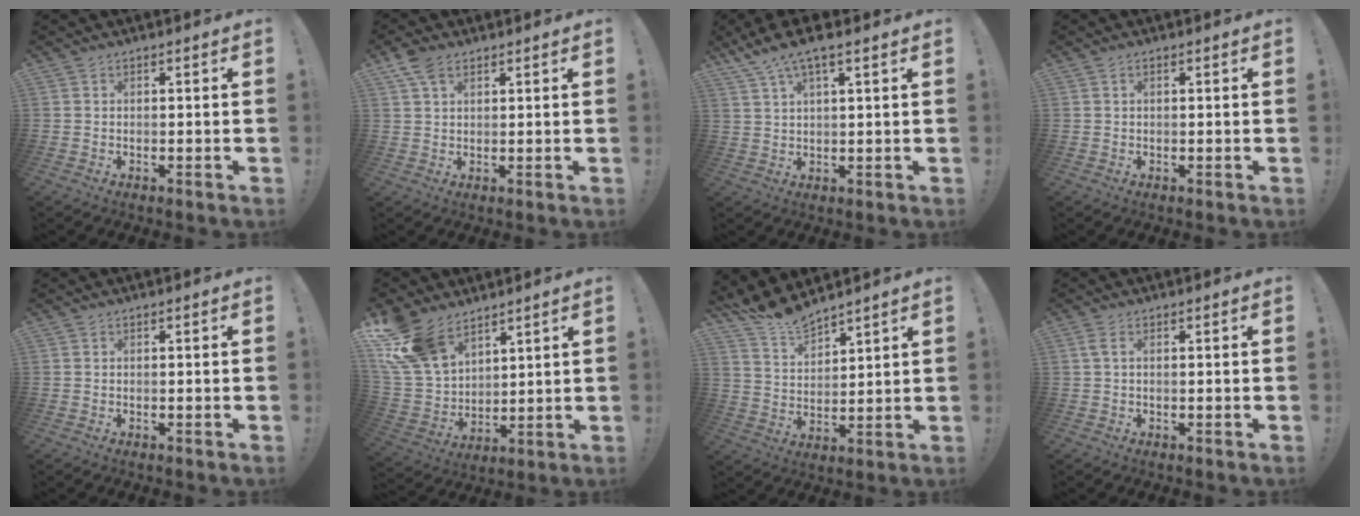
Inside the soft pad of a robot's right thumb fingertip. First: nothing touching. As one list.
[{"total": 5.5, "force": [3.5, 2.8, 3.2], "torque": [-0.053, -0.012, 0.064]}, {"total": 7.0, "force": [4.8, 1.1, 5.0], "torque": [-0.093, -0.020, 0.089]}, {"total": 0.6, "force": [0.1, 0.2, 0.5], "torque": [-0.017, 0.005, 0.004]}, {"total": 0.0}, {"total": 16.6, "force": [10.8, 9.9, 7.7], "torque": [-0.168, -0.066, 0.208]}, {"total": 8.9, "force": [8.7, 1.4, 1.6], "torque": [-0.053, -0.068, 0.167]}, {"total": 1.8, "force": [0.6, 0.5, 1.7], "torque": [-0.038, 0.004, 0.011]}]